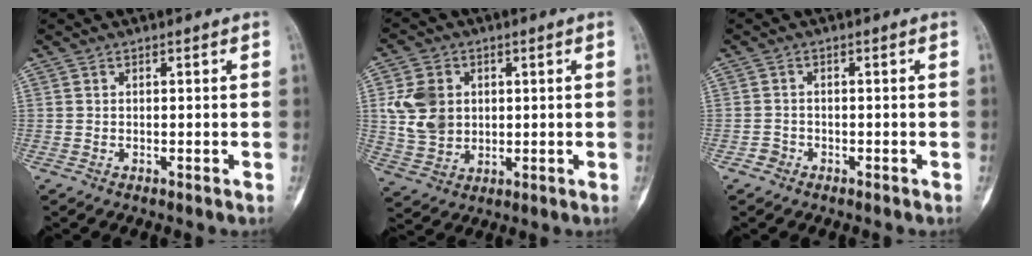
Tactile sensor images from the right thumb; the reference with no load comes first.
{"total": 9.8, "force": [1.8, 7.8, 5.6], "torque": [-0.090, -0.004, 0.043]}
{"total": 1.5, "force": [-0.9, 1.1, 0.0], "torque": [0.004, 0.007, -0.023]}